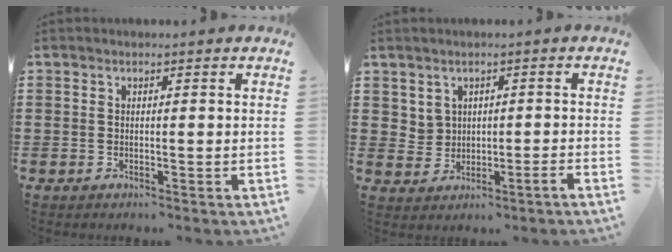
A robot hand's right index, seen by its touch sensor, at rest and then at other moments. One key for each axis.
{"total": 1.7, "fx": 0.7, "fy": 1.4, "fz": 0.7, "tx": -0.021, "ty": 0.000, "tz": 0.012}